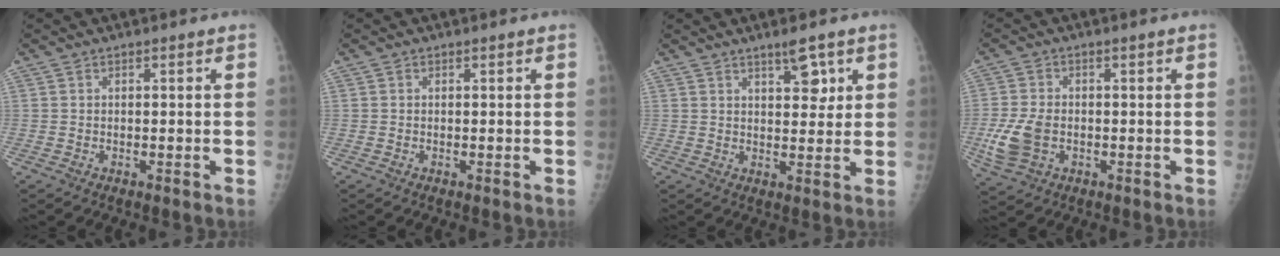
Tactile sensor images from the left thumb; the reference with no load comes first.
{"total": 0.0}
{"total": 5.1, "force": [3.0, 1.8, 3.7], "torque": [-0.042, -0.018, 0.045]}
{"total": 7.4, "force": [-1.4, 5.0, 5.3], "torque": [-0.122, 0.000, -0.023]}